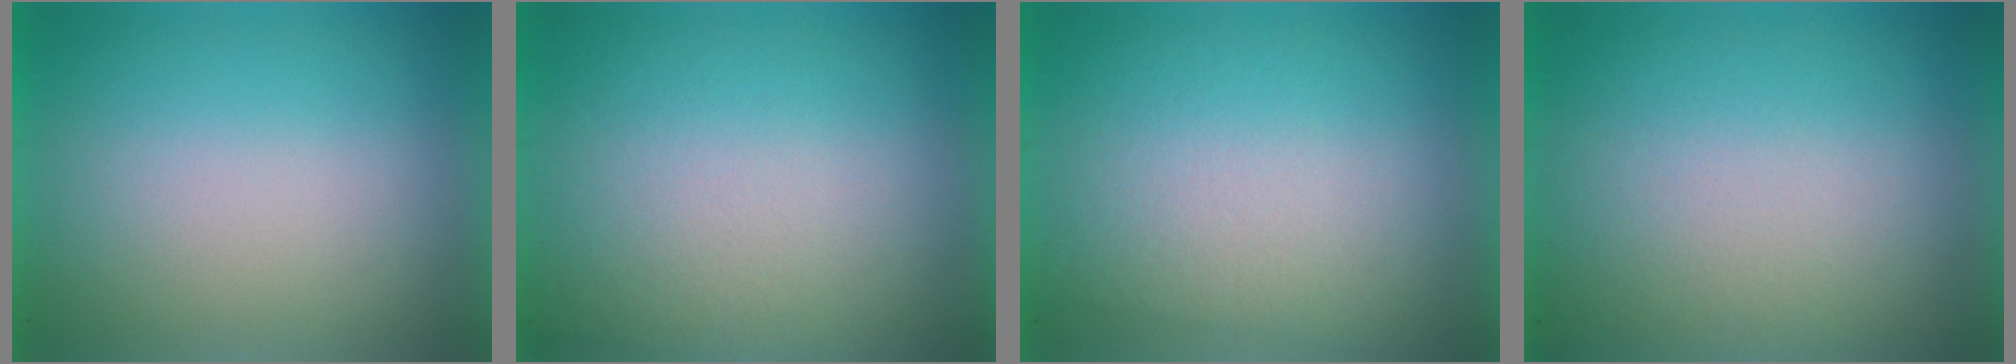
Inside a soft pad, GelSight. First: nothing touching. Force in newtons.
{"total": 3.5}
{"total": 2.9}
{"total": 2.6}